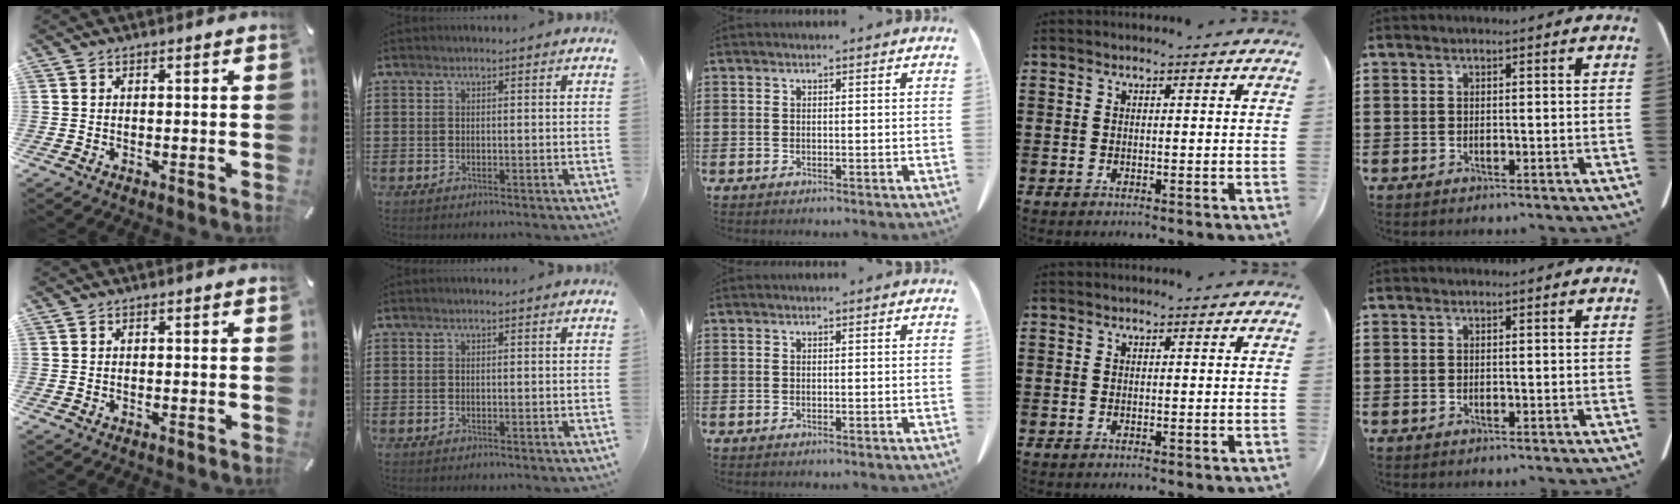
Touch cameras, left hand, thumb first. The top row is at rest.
{}